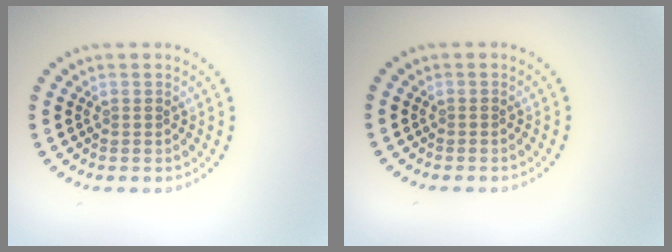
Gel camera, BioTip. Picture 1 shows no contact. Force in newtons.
{"total": 0.0}